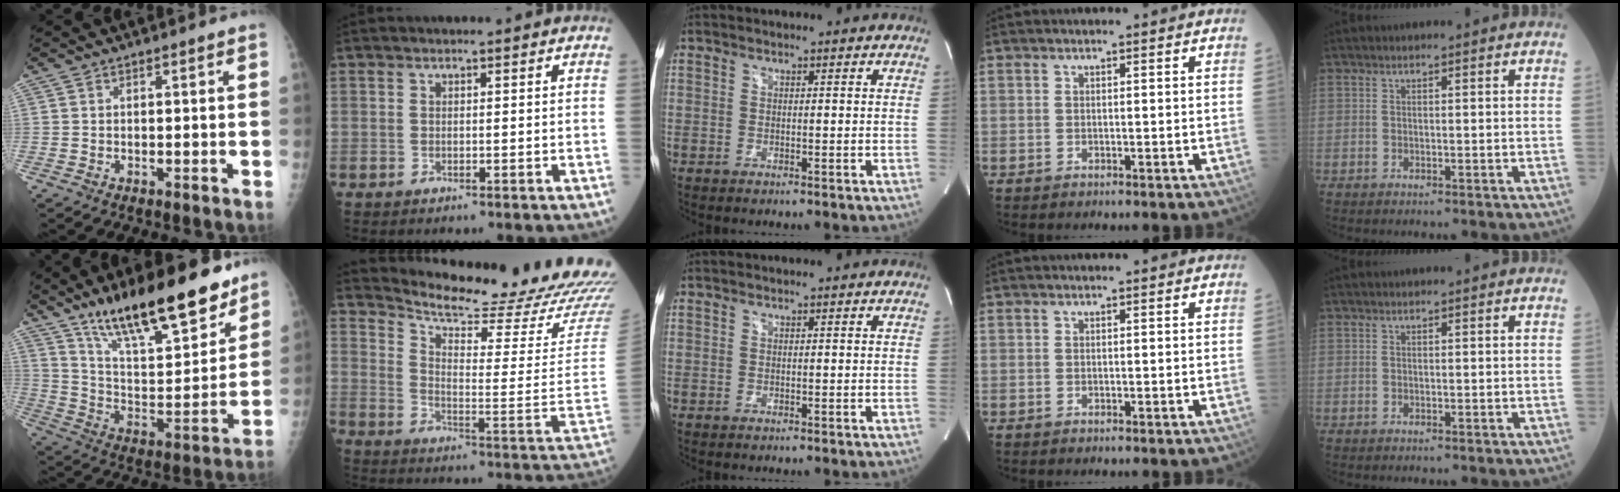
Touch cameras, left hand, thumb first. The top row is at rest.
{"thumb": {"total": 24.5, "force": [17.5, 7.4, 15.5], "torque": [-0.214, -0.079, 0.293]}, "index": {"total": 23.4, "force": [22.3, 0.1, 7.2], "torque": [-0.130, -0.122, 0.284]}}